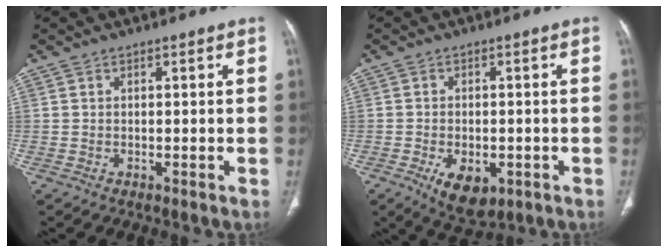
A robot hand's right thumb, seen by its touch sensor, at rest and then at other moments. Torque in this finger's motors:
{"motor_torque": [-0.16, 0.33, -0.12, 0.12, 0.11]}